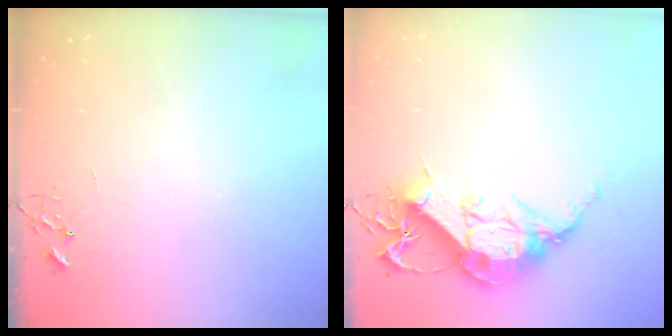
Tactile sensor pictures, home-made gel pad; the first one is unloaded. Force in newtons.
{"total": 15.7, "press": 15.6, "slide": 1.4}